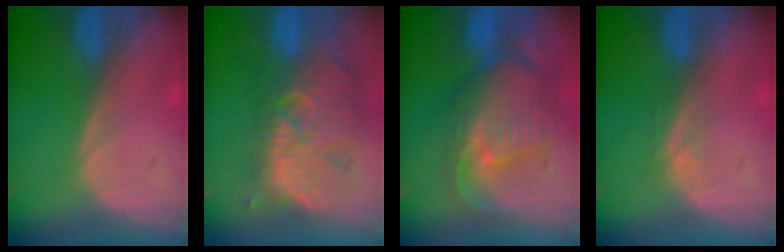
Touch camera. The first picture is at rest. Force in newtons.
{"total": 12.8, "press": 11.2, "slide": 6.2}
{"total": 11.1, "press": 9.7, "slide": 5.4}
{"total": 1.0, "press": 1.0, "slide": 0.2}